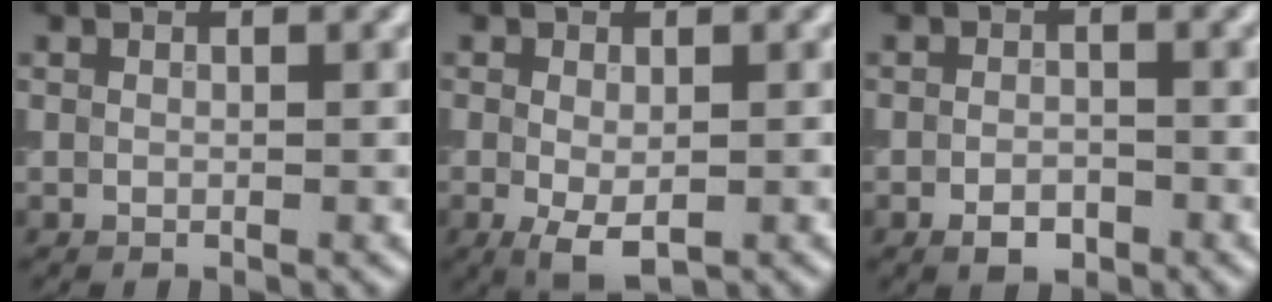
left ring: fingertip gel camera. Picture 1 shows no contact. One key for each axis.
{"total": 3.3, "fx": -0.8, "fy": 1.8, "fz": 2.7, "tx": -0.052, "ty": -0.011, "tz": -0.010}
{"total": 2.0, "fx": -1.1, "fy": 1.2, "fz": 1.2, "tx": -0.019, "ty": 0.000, "tz": -0.021}